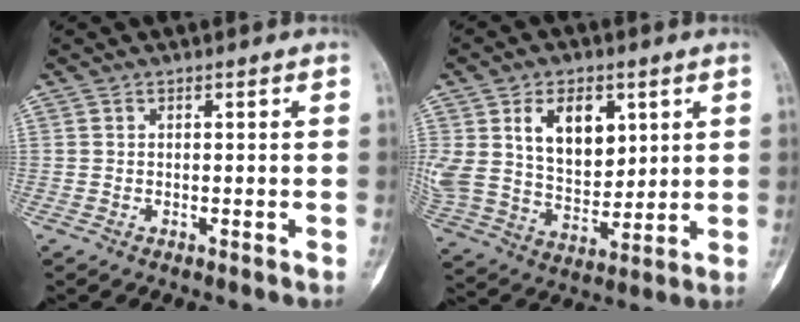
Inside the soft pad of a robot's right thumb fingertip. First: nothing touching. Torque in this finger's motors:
{"motor_torque": [0.62, 2.41, 1.42, 0.57, 0.57]}